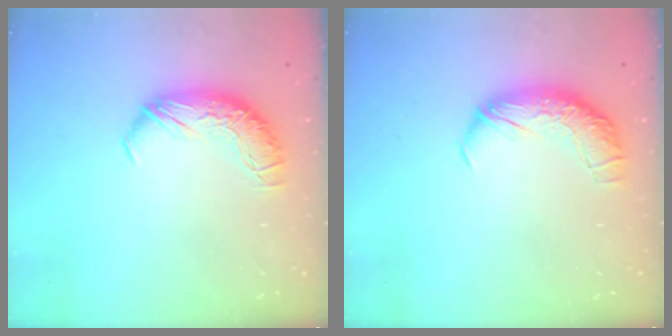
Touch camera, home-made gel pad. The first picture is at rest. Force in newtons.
{"total": 2.3, "press": 0.9, "slide": 2.1}